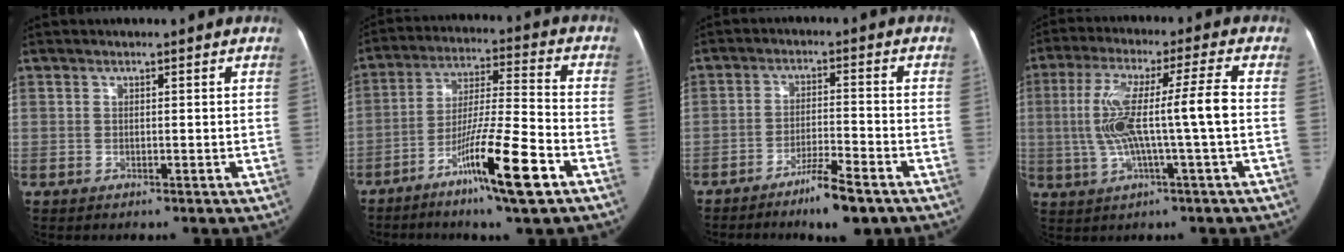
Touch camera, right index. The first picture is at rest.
{"total": 13.9, "force": [-7.3, 0.1, 11.9], "torque": [-0.215, -0.017, -0.127]}
{"total": 7.2, "force": [-5.1, 0.5, 5.0], "torque": [-0.089, -0.012, -0.087]}
{"total": 11.9, "force": [-0.5, -0.2, 11.9], "torque": [-0.233, 0.023, -0.010]}